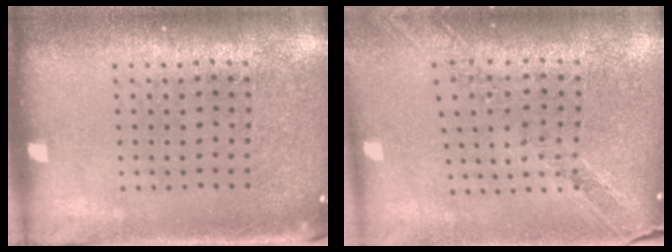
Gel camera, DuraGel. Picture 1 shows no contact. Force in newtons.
{"total": 1.1, "press": 1.1, "slide": 0.2}